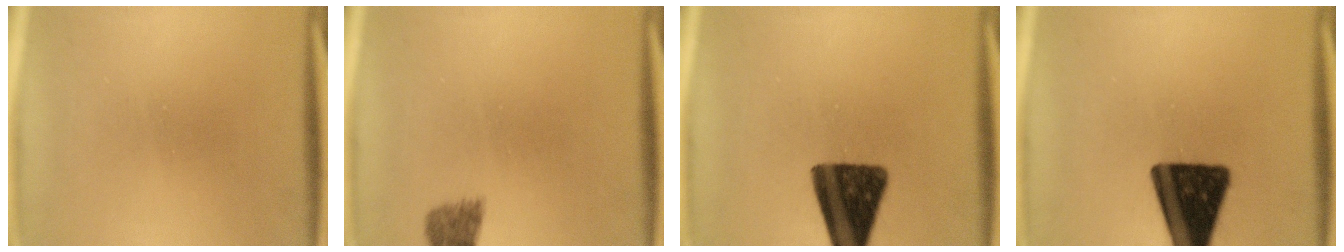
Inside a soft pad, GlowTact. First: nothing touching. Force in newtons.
{"total": 1.9}
{"total": 14.6}
{"total": 17.8}